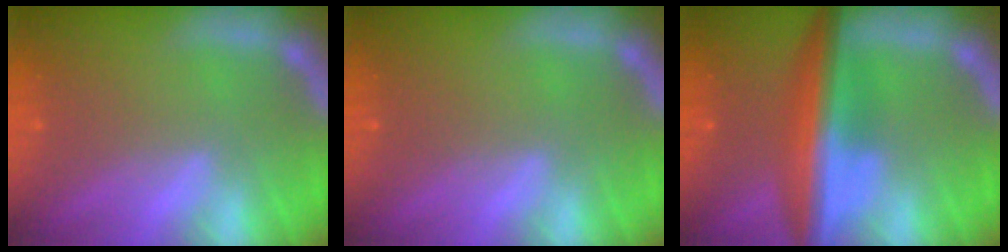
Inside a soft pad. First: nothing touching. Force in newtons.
{"total": 0.0}
{"total": 8.0}